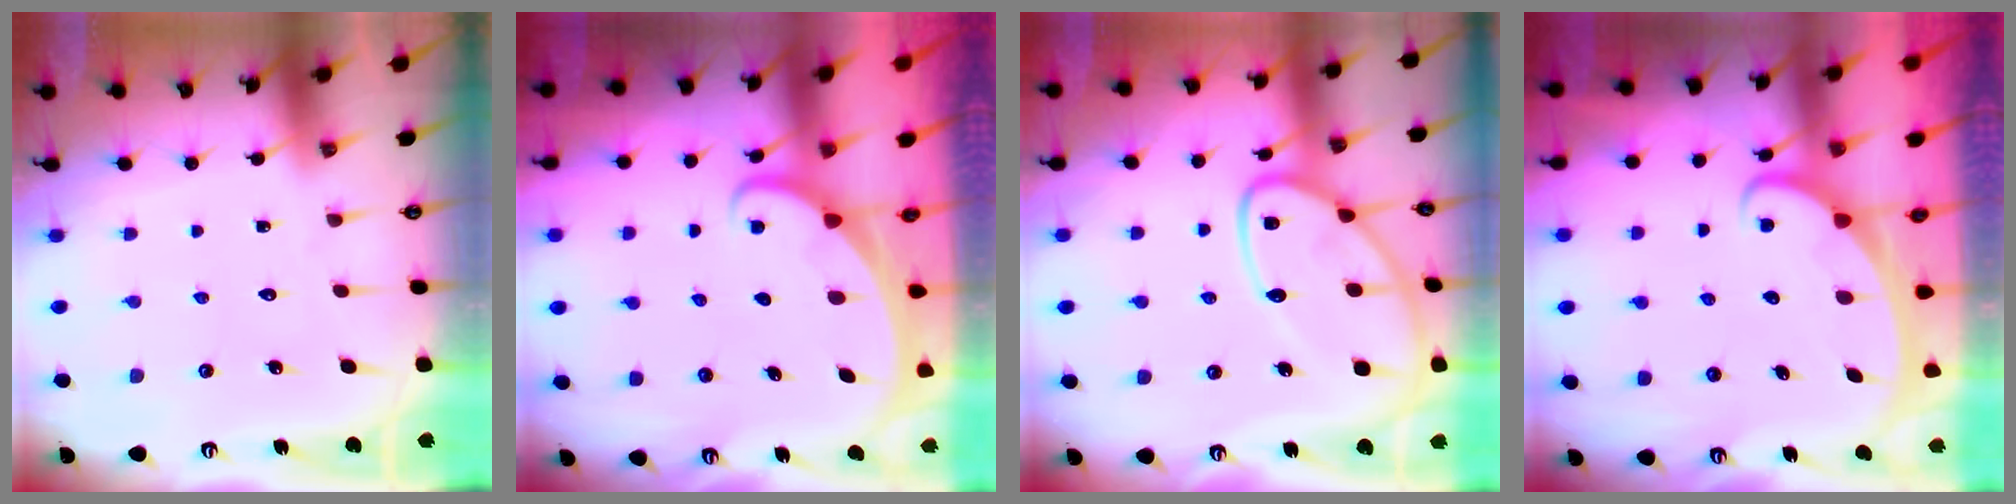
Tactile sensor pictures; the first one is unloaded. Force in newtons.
{"total": 1.7, "press": 1.7, "slide": 0.1}
{"total": 15.2, "press": 15.1, "slide": 1.0}
{"total": 2.5, "press": 2.5, "slide": 0.3}